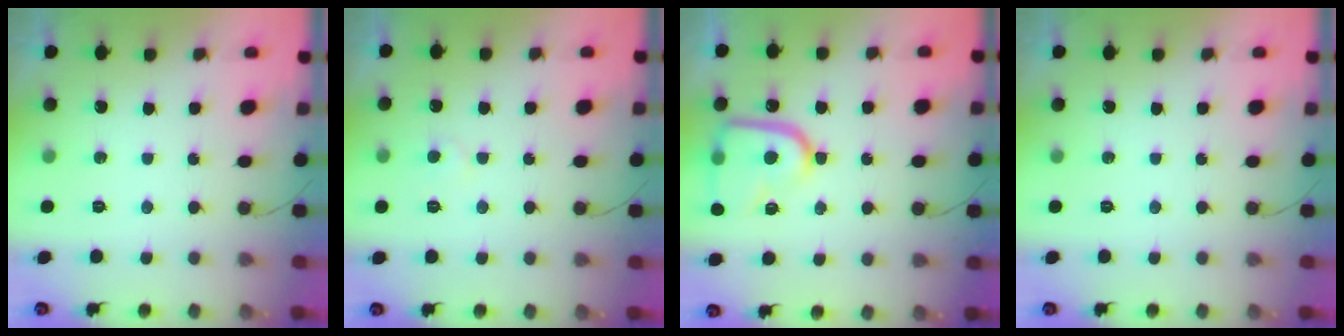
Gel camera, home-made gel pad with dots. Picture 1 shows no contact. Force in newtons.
{"total": 3.1, "press": 3.1, "slide": 0.3}
{"total": 14.9, "press": 14.8, "slide": 1.4}
{"total": 0.0}